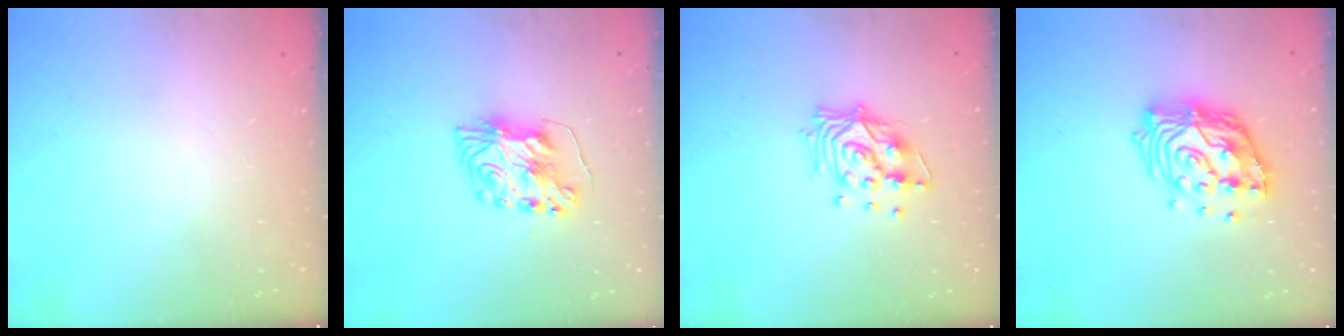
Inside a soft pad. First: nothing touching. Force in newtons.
{"total": 8.2, "press": 8.2, "slide": 0.6}
{"total": 12.4, "press": 12.4, "slide": 1.0}
{"total": 17.0, "press": 16.9, "slide": 1.5}